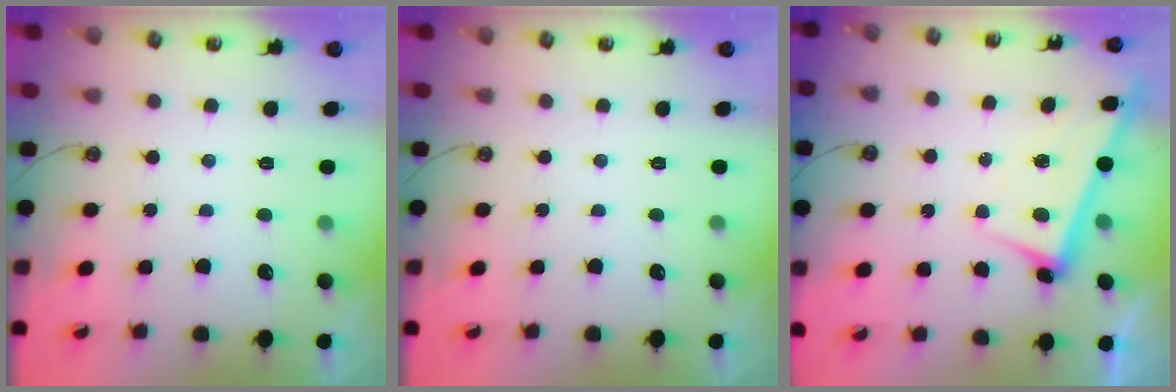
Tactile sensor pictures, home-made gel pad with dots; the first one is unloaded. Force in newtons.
{"total": 0.0}
{"total": 2.6, "press": 2.5, "slide": 0.7}